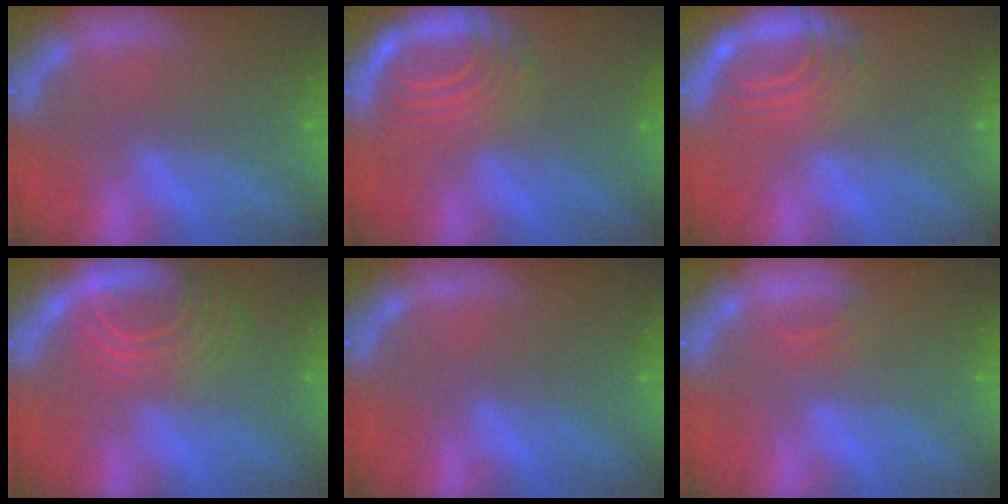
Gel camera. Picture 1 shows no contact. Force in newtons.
{"total": 8.1}
{"total": 6.5}
{"total": 9.0}
{"total": 0.0}
{"total": 0.9}